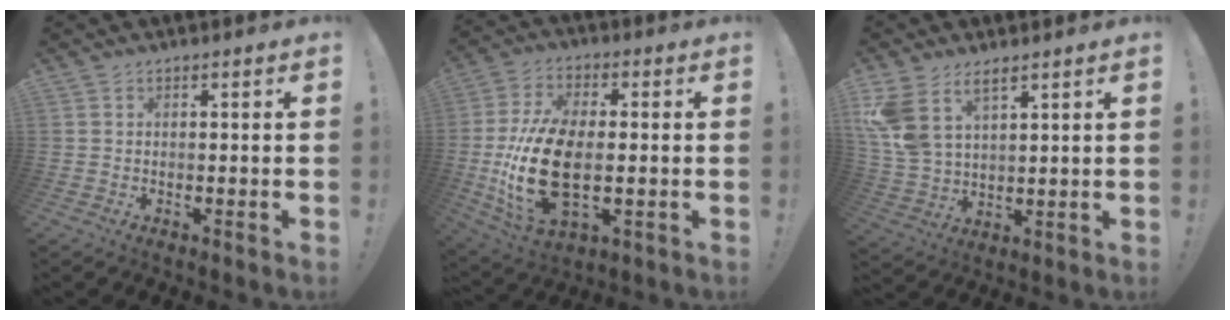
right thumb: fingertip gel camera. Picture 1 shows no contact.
{"total": 19.8, "force": [-2.0, 11.3, 16.2], "torque": [-0.326, -0.004, -0.026]}
{"total": 10.3, "force": [6.3, 5.9, 5.7], "torque": [-0.127, -0.027, 0.125]}